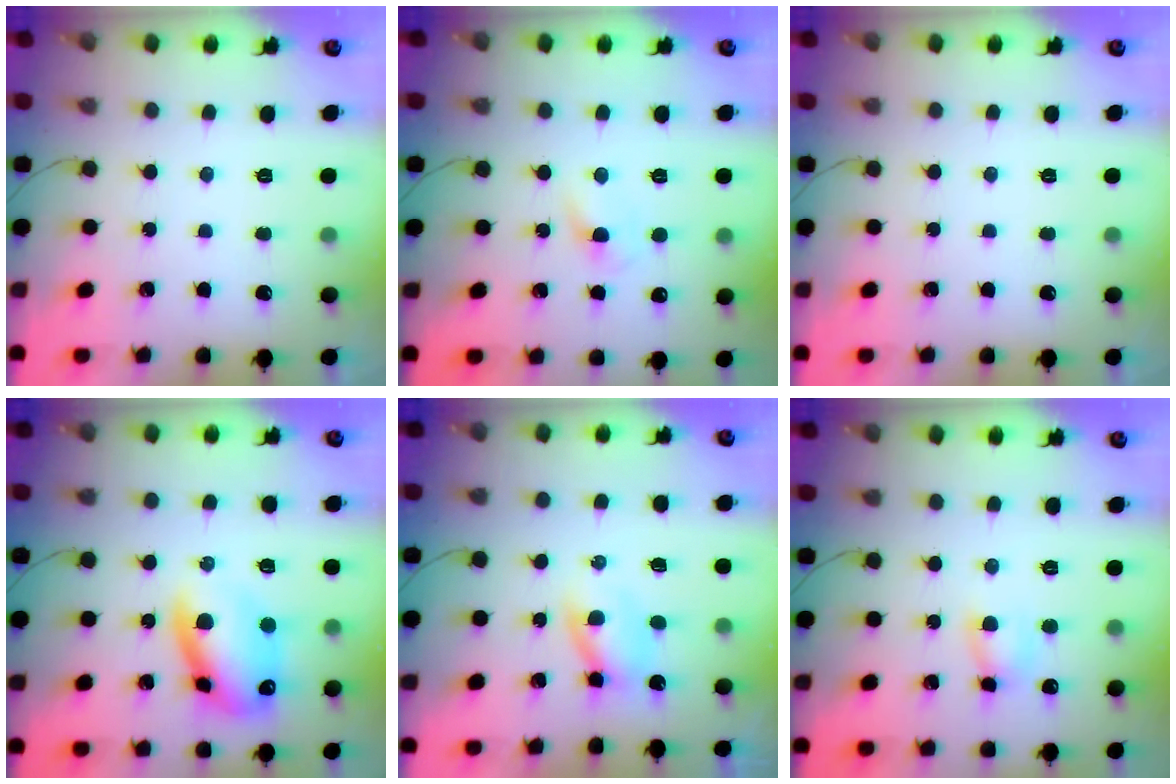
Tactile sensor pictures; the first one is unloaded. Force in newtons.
{"total": 2.6, "press": 2.4, "slide": 1.1}
{"total": 0.0}
{"total": 12.5, "press": 12.3, "slide": 2.5}
{"total": 2.5, "press": 2.2, "slide": 1.2}
{"total": 4.7, "press": 4.6, "slide": 0.8}